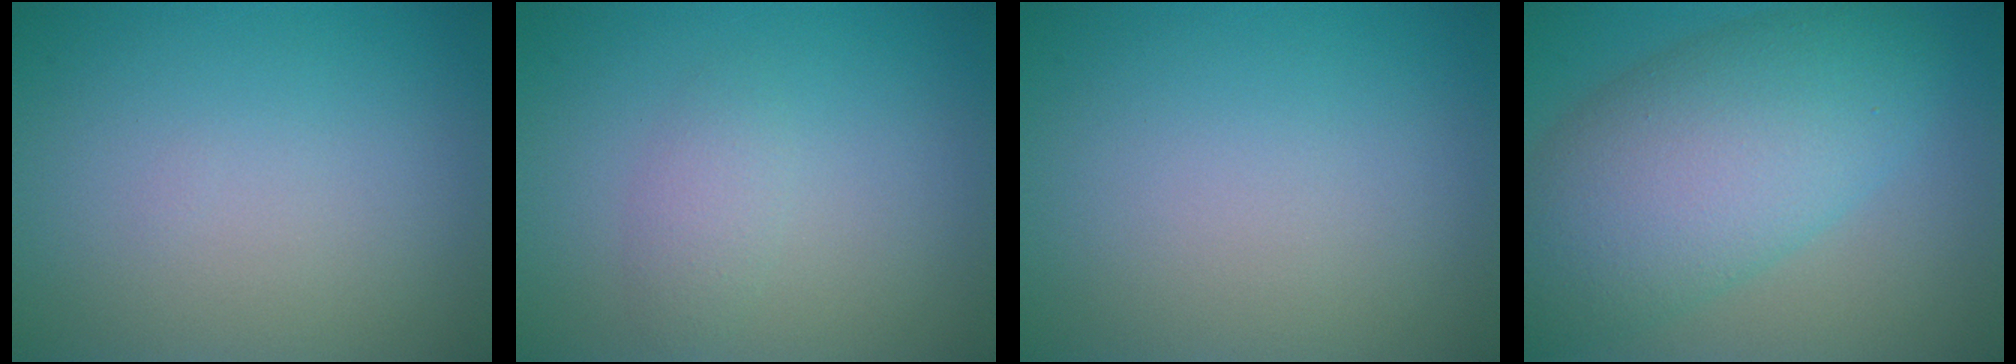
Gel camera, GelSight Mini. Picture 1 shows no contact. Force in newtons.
{"total": 1.6, "press": 1.6, "slide": 0.1}
{"total": 0.0}
{"total": 10.0, "press": 10.0, "slide": 0.2}